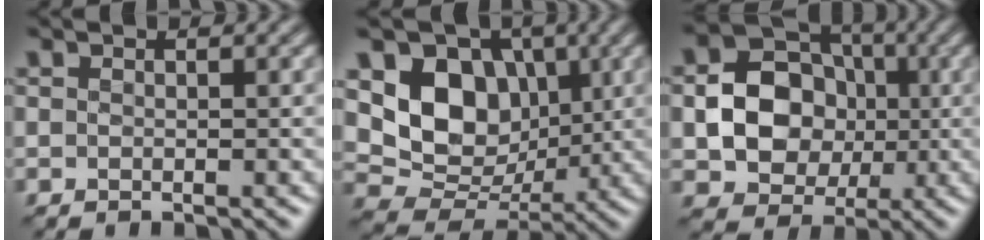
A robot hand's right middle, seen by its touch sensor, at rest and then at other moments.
{"total": 7.8, "force": [1.8, 6.2, 4.4], "torque": [-0.078, -0.014, 0.027]}
{"total": 7.2, "force": [-0.6, 5.9, 4.1], "torque": [-0.053, 0.006, -0.021]}